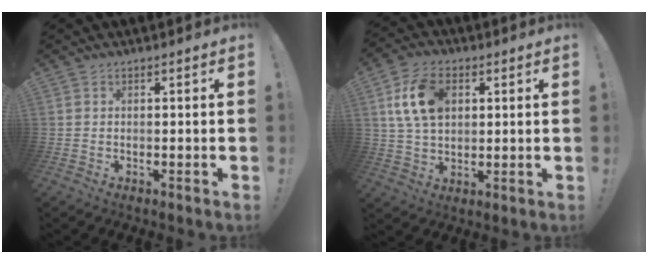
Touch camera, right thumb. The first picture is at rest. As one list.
[{"total": 13.8, "force": [3.7, 9.2, 9.6], "torque": [-0.166, 0.008, 0.073]}]